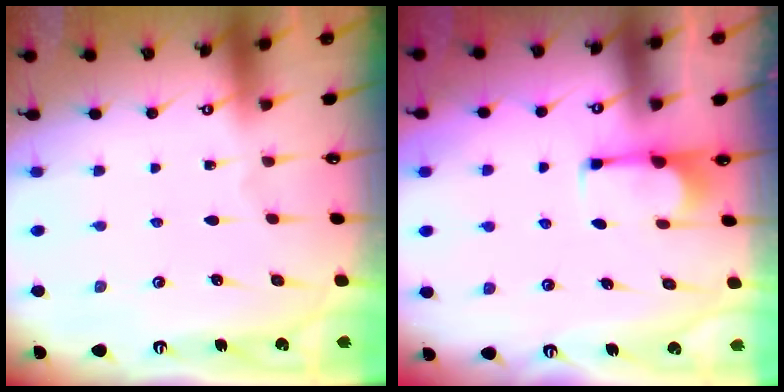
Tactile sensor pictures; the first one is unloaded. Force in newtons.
{"total": 0.0}